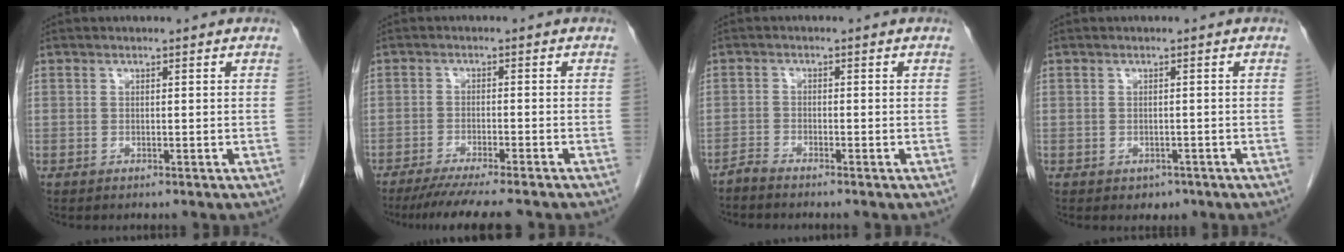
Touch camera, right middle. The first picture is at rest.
{"total": 10.4, "force": [-8.9, 0.2, 5.4], "torque": [-0.065, -0.023, -0.134]}
{"total": 2.4, "force": [-2.3, -0.2, 0.4], "torque": [-0.013, -0.010, -0.051]}
{"total": 1.6, "force": [-0.9, 1.2, 0.6], "torque": [-0.006, 0.002, -0.004]}